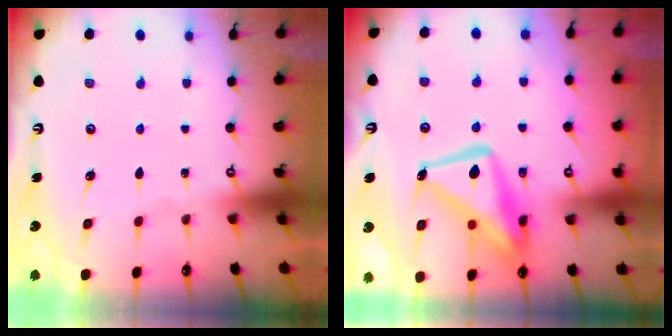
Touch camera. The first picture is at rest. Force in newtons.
{"total": 15.8, "press": 15.7, "slide": 1.6}